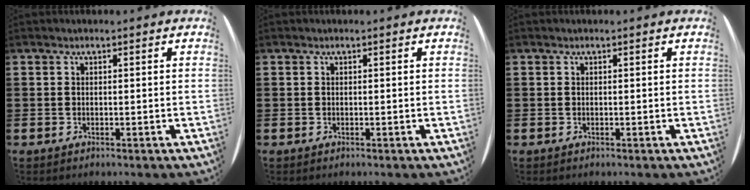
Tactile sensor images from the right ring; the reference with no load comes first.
{"total": 0.0}
{"total": 0.0}